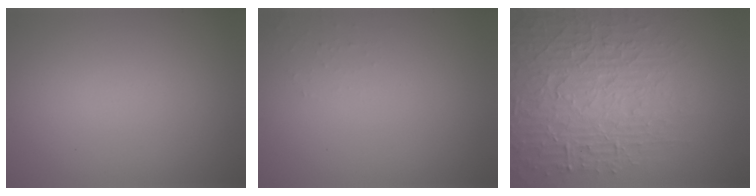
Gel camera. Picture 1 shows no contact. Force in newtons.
{"total": 0.7, "press": 0.7, "slide": 0.1}
{"total": 6.8, "press": 6.6, "slide": 1.7}